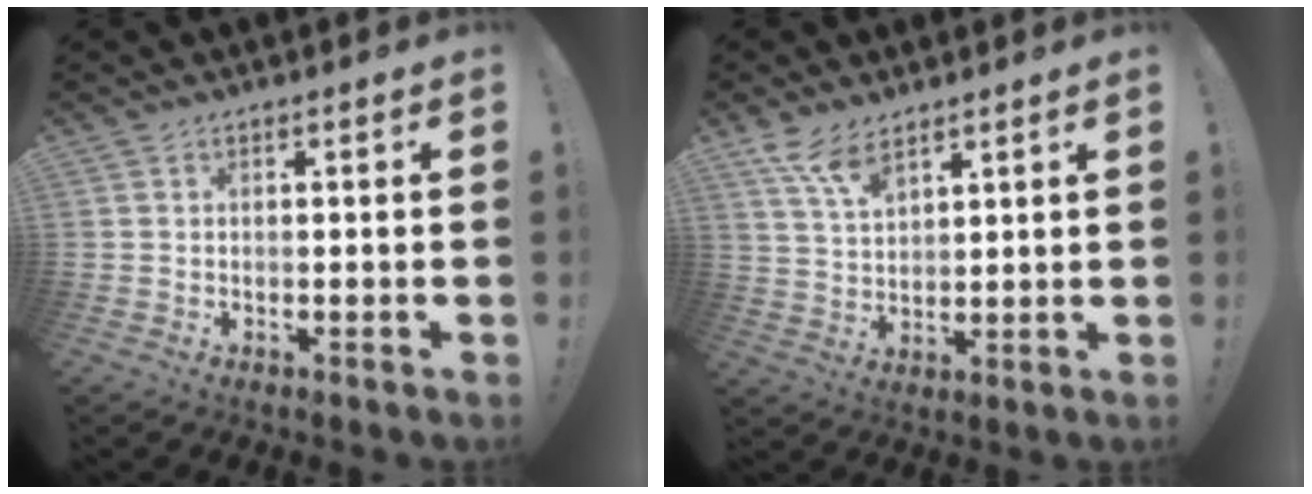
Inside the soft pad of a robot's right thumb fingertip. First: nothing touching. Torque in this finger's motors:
{"motor_torque": [0.56, 0.85, 0.58, 0.80, 0.04]}